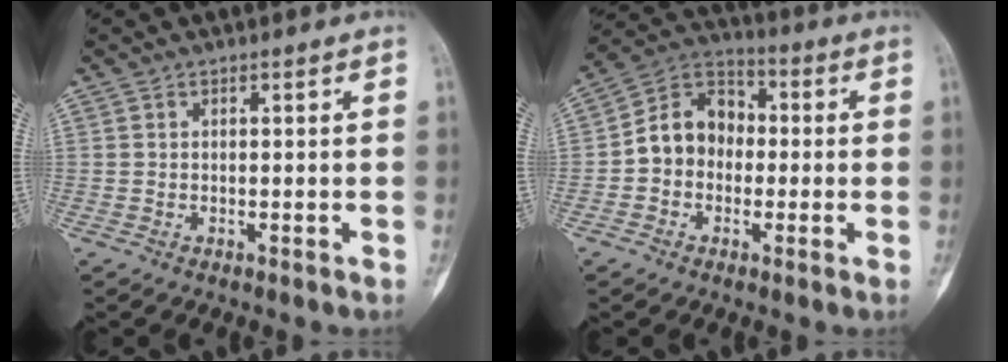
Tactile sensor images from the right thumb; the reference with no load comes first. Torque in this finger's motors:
{"motor_torque": [1.38, 1.38, 0.50, -0.43, 0.03]}